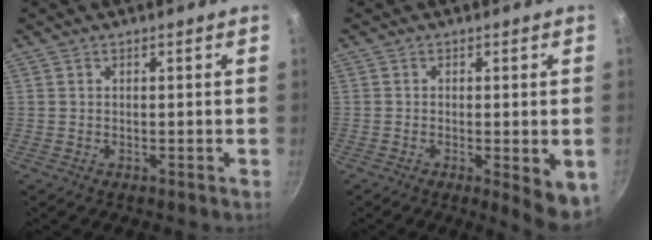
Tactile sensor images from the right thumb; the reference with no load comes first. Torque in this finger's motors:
{"motor_torque": [0.00, 0.47, 0.01, -0.16, 0.05]}